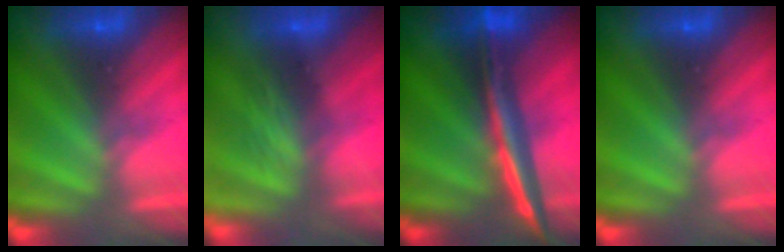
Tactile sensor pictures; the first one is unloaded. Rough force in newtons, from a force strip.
{"total": 2.0}
{"total": 2.9}
{"total": 0.0}